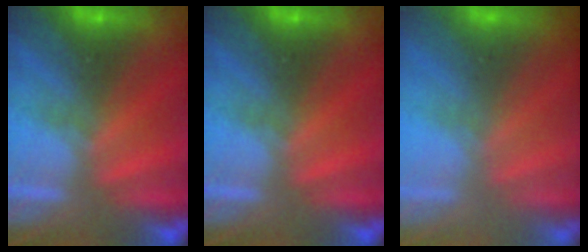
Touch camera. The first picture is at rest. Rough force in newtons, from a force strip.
{"total": 0.0}
{"total": 2.9}